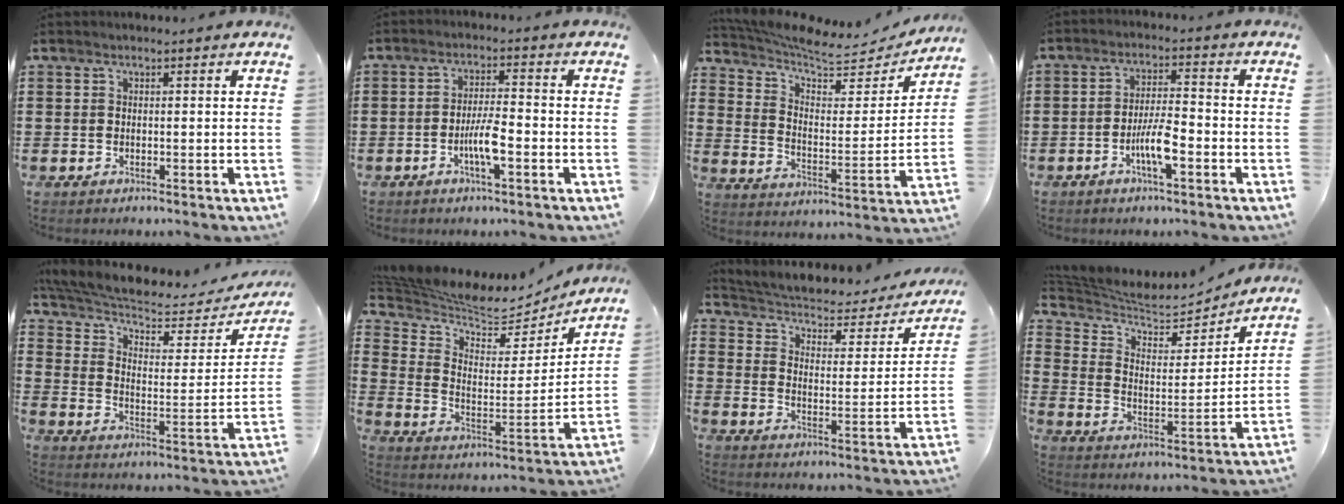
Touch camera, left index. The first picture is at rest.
{"total": 4.9, "force": [-1.9, 1.0, 4.5], "torque": [-0.089, 0.002, -0.039]}
{"total": 6.0, "force": [5.5, 1.5, 1.9], "torque": [-0.069, -0.040, 0.090]}
{"total": 5.8, "force": [-2.6, 1.4, 5.0], "torque": [-0.103, 0.000, -0.051]}
{"total": 6.2, "force": [4.9, 1.8, 3.3], "torque": [-0.089, -0.035, 0.081]}
{"total": 6.2, "force": [6.0, 1.0, 1.2], "torque": [-0.060, -0.050, 0.100]}
{"total": 3.4, "force": [2.6, 1.4, 1.7], "torque": [-0.050, -0.023, 0.036]}
{"total": 6.2, "force": [5.8, 1.3, 1.7], "torque": [-0.066, -0.044, 0.096]}